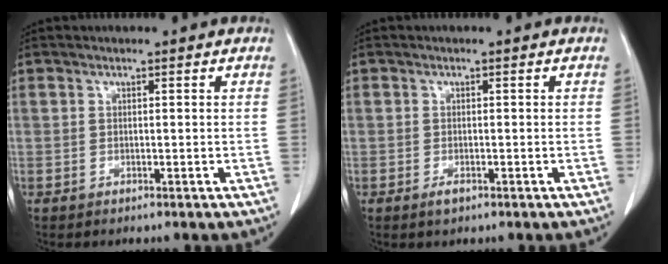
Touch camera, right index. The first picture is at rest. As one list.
[{"total": 1.3, "force": [-0.8, 0.6, 0.8], "torque": [-0.014, 0.000, -0.009]}]